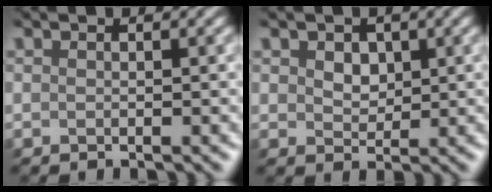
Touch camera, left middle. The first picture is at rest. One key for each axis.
{"total": 1.9, "fx": 0.9, "fy": 1.4, "fz": 1.0, "tx": -0.022, "ty": 0.001, "tz": 0.006}